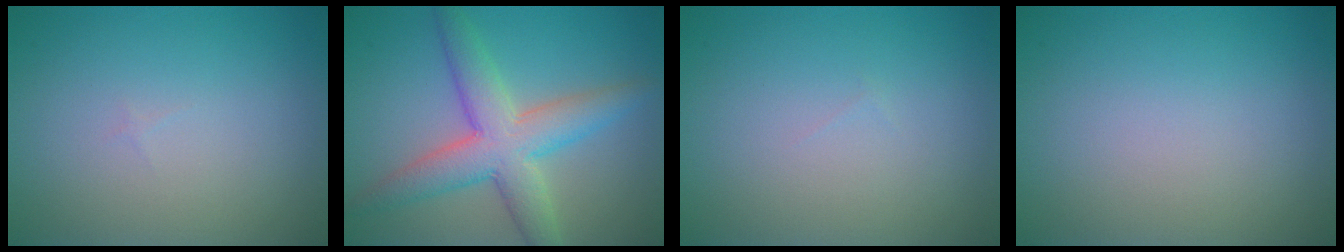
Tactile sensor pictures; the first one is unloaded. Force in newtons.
{"total": 6.3, "press": 6.3, "slide": 0.3}
{"total": 0.0}
{"total": 0.0}